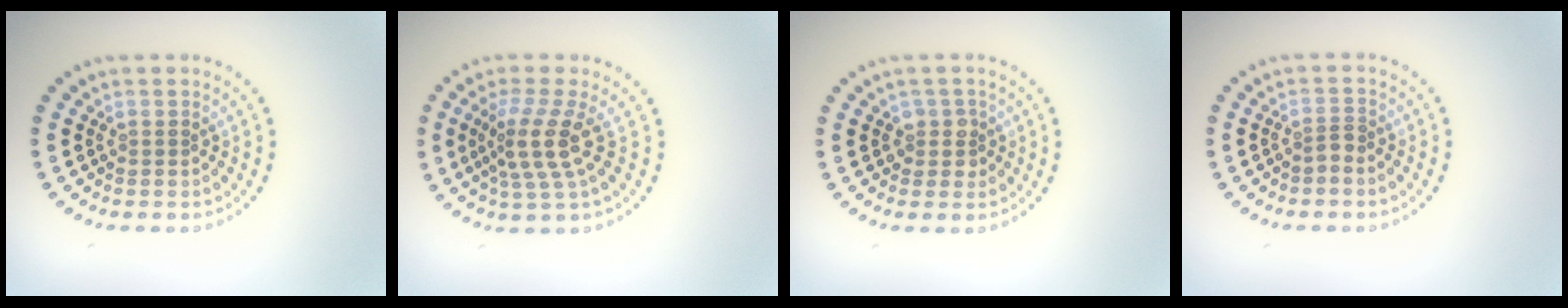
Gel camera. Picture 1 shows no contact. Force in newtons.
{"total": 3.7, "press": 2.8, "slide": 2.3}
{"total": 1.6, "press": 1.5, "slide": 0.7}
{"total": 0.8, "press": 0.5, "slide": 0.6}